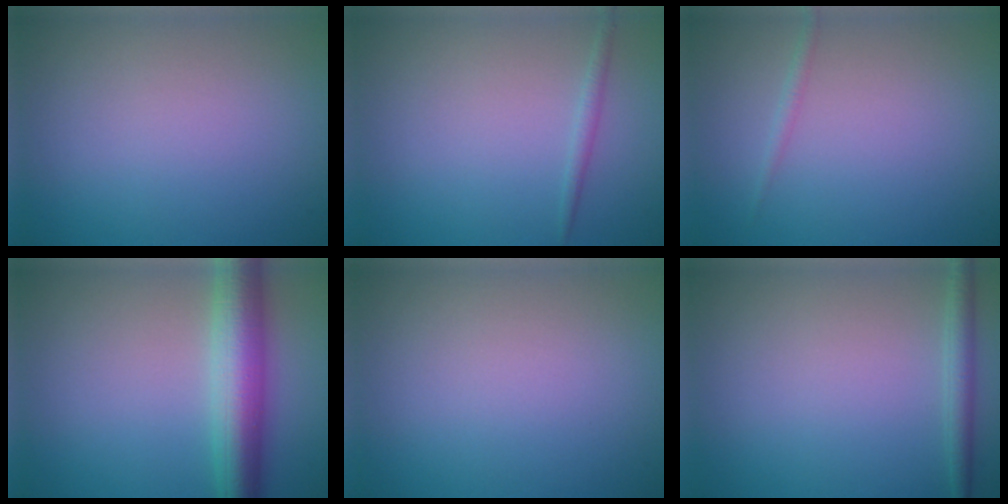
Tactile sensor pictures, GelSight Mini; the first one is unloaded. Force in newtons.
{"total": 0.9, "press": 0.9, "slide": 0.1}
{"total": 0.8, "press": 0.8, "slide": 0.0}
{"total": 6.4, "press": 6.4, "slide": 0.0}
{"total": 0.0}
{"total": 1.9, "press": 1.9, "slide": 0.1}